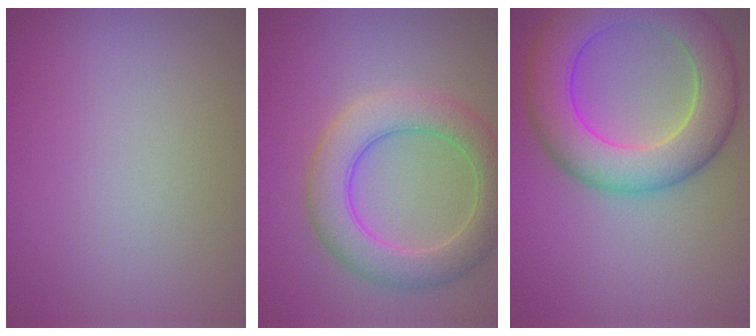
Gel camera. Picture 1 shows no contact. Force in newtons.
{"total": 6.2, "press": 6.1, "slide": 0.5}
{"total": 9.3, "press": 9.3, "slide": 0.3}